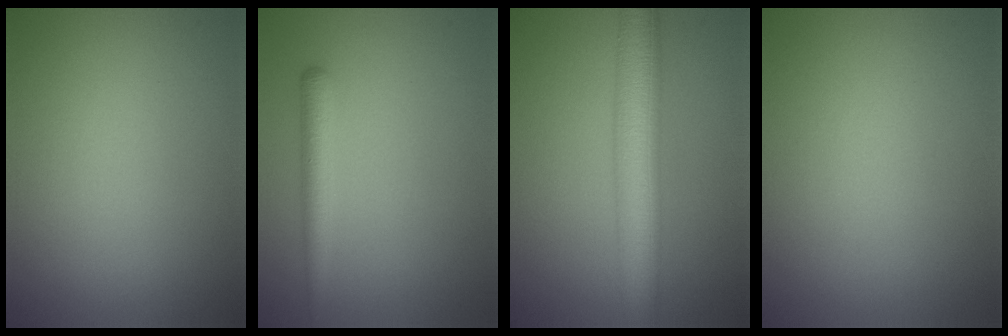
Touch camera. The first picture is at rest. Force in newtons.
{"total": 2.2, "press": 2.2, "slide": 0.1}
{"total": 7.0, "press": 7.0, "slide": 0.2}
{"total": 0.0}